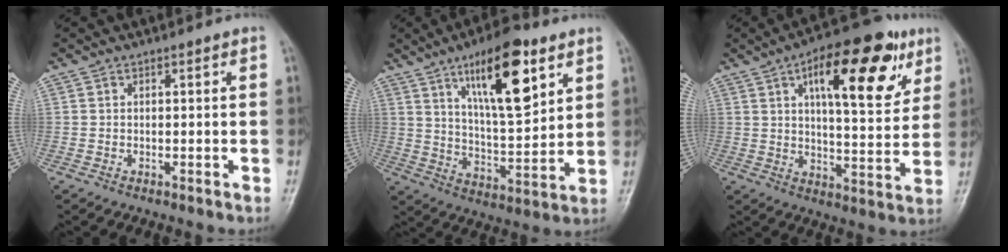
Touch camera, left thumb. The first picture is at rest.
{"total": 17.3, "force": [8.7, 5.9, 13.8], "torque": [-0.195, -0.043, 0.146]}
{"total": 19.9, "force": [8.8, 7.8, 16.1], "torque": [-0.191, -0.017, 0.126]}